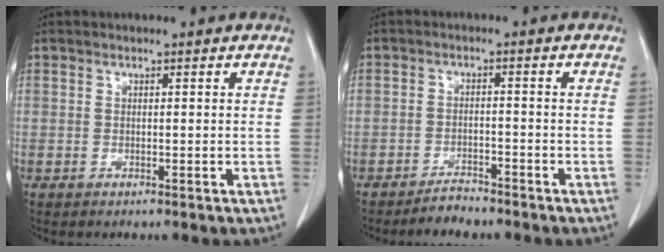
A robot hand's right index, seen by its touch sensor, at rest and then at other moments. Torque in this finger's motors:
{"motor_torque": [0.01, 0.05, 0.02, 0.00]}